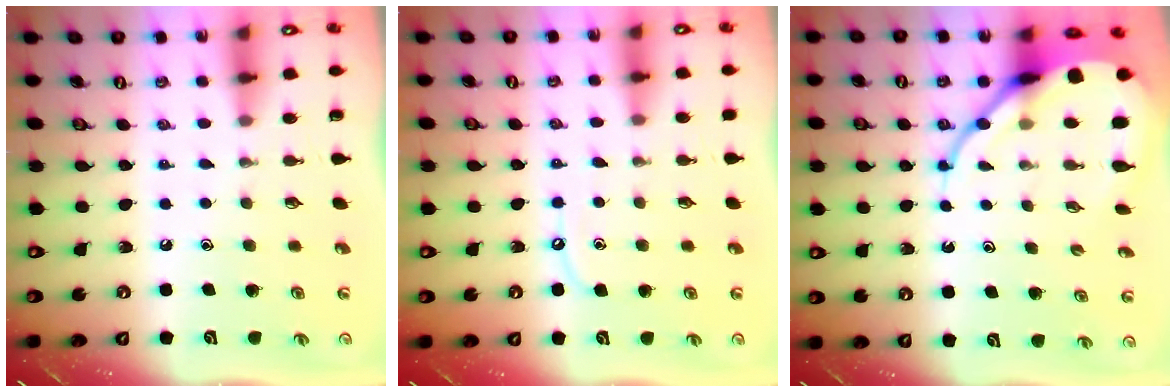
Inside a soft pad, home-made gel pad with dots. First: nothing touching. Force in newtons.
{"total": 5.9, "press": 5.8, "slide": 0.7}
{"total": 12.1, "press": 12.0, "slide": 1.1}